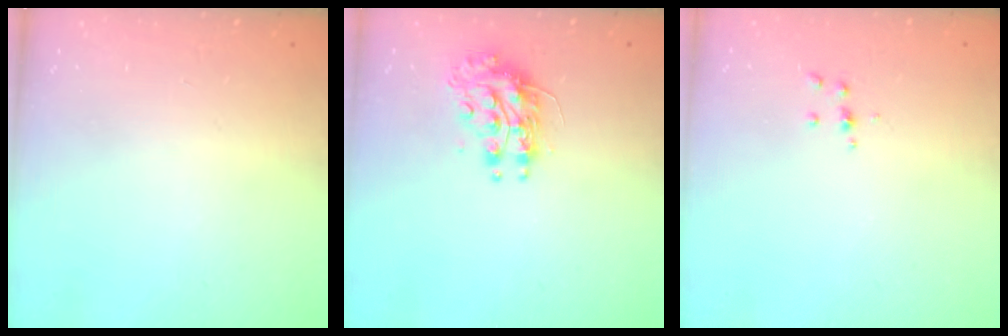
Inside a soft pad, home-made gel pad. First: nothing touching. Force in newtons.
{"total": 10.5, "press": 10.5, "slide": 0.3}
{"total": 3.3, "press": 3.3, "slide": 0.4}